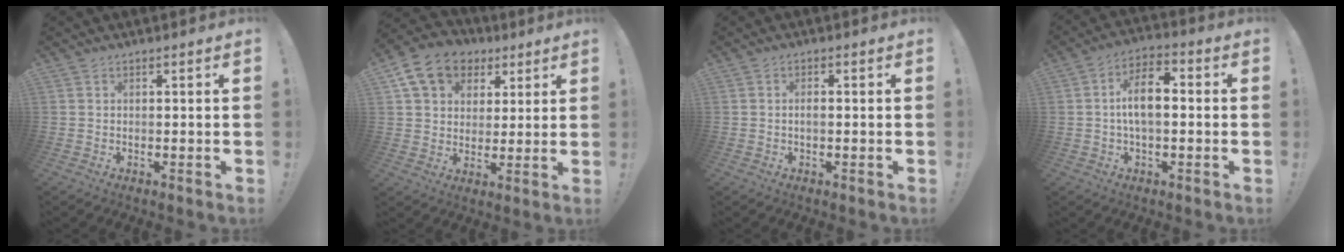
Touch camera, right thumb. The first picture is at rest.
{"total": 13.7, "force": [6.6, 10.6, 5.8], "torque": [-0.090, -0.026, 0.131]}
{"total": 1.4, "force": [-0.5, 0.4, 1.2], "torque": [-0.027, 0.004, -0.008]}
{"total": 10.0, "force": [0.0, 5.0, 8.7], "torque": [-0.141, 0.008, 0.002]}